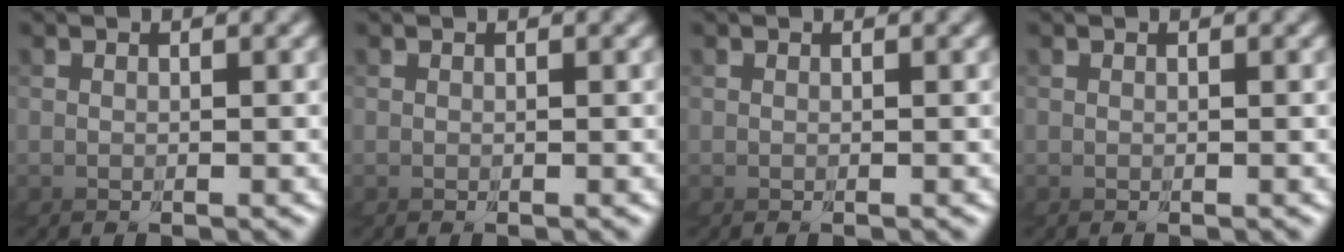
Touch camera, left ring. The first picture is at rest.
{"total": 0.0}
{"total": 0.0}
{"total": 0.0}